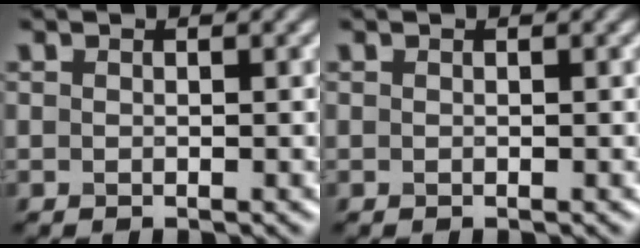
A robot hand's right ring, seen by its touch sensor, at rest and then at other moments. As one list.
[{"total": 0.0}]